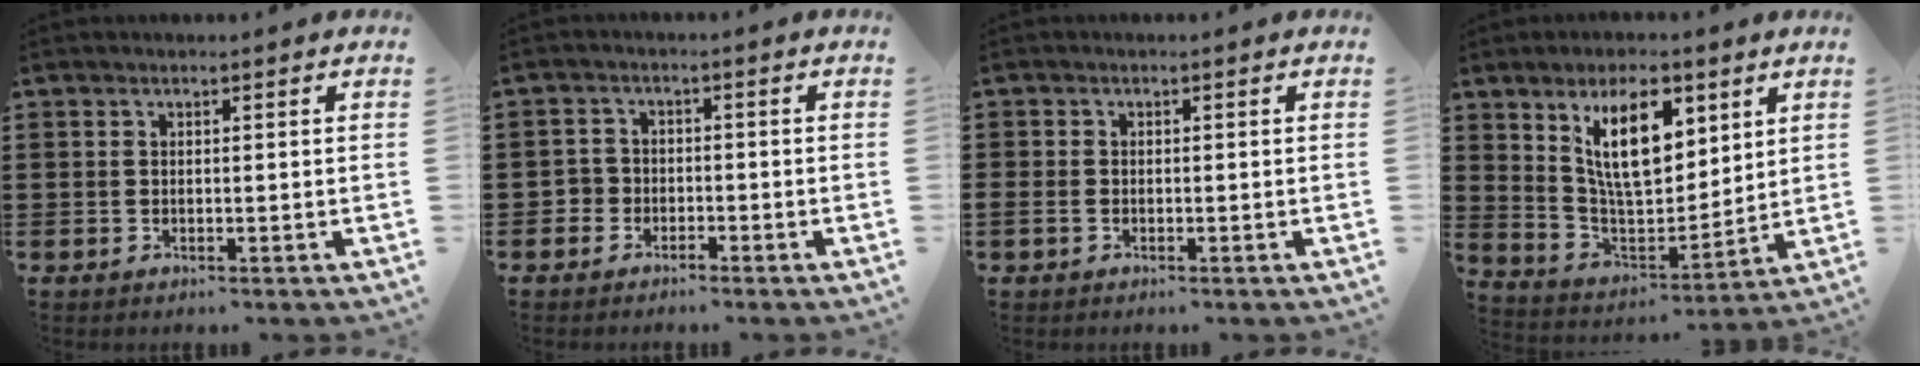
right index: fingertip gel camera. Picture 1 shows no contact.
{"total": 2.4, "force": [-1.7, 1.6, 0.0], "torque": [-0.011, 0.003, -0.039]}
{"total": 0.9, "force": [-0.5, 0.6, 0.5], "torque": [-0.011, -0.001, -0.009]}
{"total": 12.3, "force": [5.9, 5.1, 9.4], "torque": [-0.173, -0.002, 0.107]}